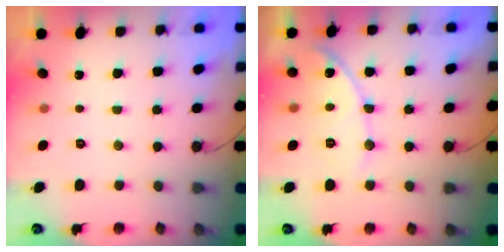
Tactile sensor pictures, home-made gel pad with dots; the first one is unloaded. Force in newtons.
{"total": 11.2, "press": 11.2, "slide": 0.9}